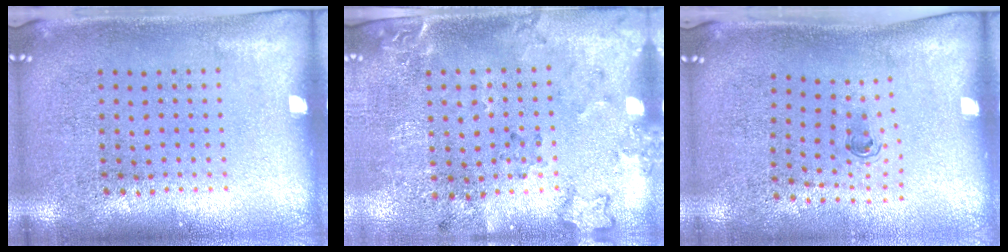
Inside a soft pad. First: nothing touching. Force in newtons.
{"total": 2.0, "press": 1.5, "slide": 1.4}
{"total": 0.6, "press": 0.3, "slide": 0.5}